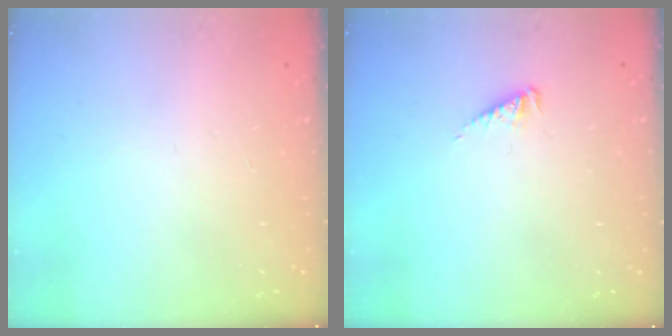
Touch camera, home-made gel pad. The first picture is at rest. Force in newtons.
{"total": 2.5, "press": 2.4, "slide": 0.4}